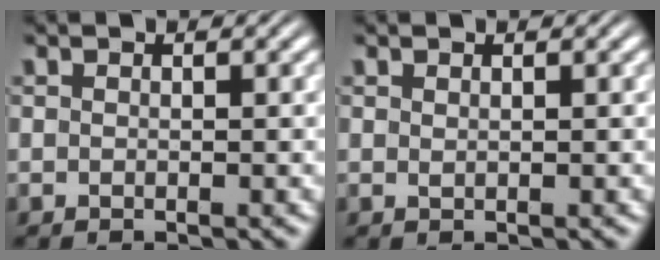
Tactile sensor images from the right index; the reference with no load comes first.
{"total": 0.5, "force": [0.3, -0.4, 0.1], "torque": [0.003, -0.003, 0.011]}